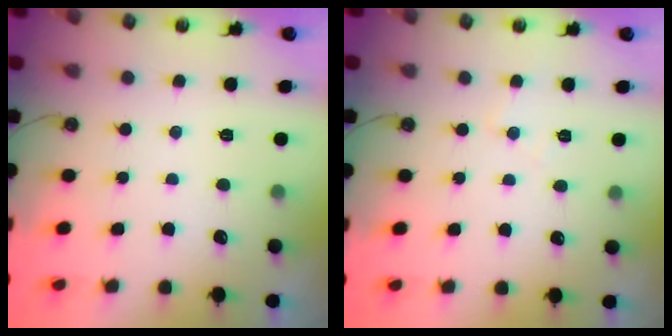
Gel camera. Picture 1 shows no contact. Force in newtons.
{"total": 4.7, "press": 4.7, "slide": 0.7}